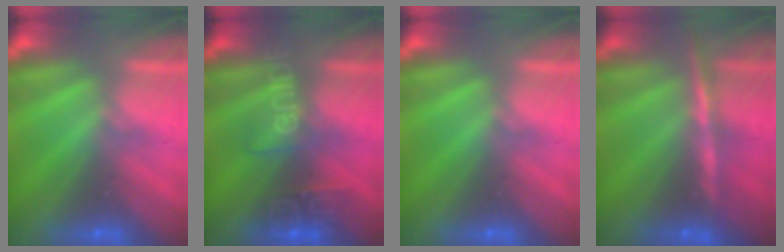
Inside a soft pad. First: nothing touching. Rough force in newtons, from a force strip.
{"total": 2.7}
{"total": 0.0}
{"total": 6.3}